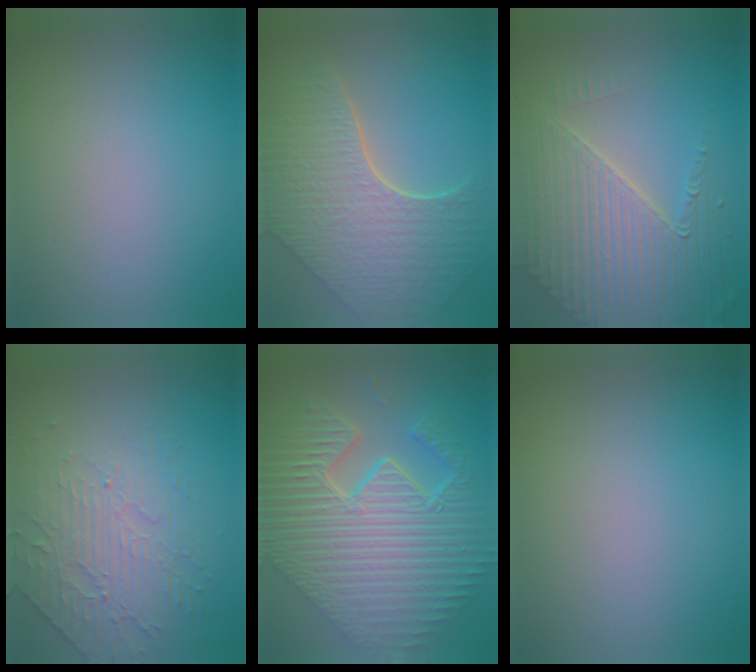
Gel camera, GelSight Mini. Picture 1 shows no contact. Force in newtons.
{"total": 8.0, "press": 5.8, "slide": 5.5}
{"total": 6.7, "press": 5.3, "slide": 4.1}
{"total": 4.5, "press": 3.4, "slide": 3.0}
{"total": 12.0, "press": 7.8, "slide": 9.1}
{"total": 0.0}